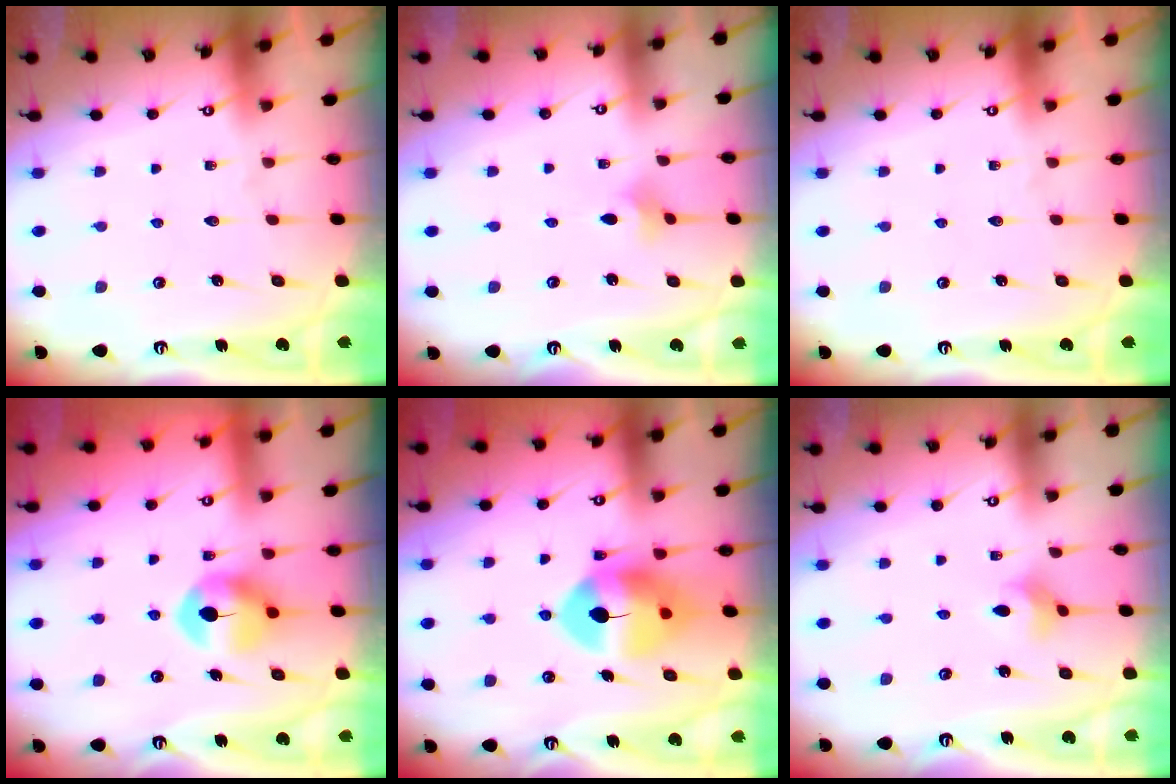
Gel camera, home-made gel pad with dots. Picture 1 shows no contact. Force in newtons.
{"total": 2.8, "press": 2.7, "slide": 0.6}
{"total": 0.0}
{"total": 8.7, "press": 8.7, "slide": 0.4}
{"total": 11.5, "press": 11.4, "slide": 2.0}
{"total": 3.0, "press": 3.0, "slide": 0.7}